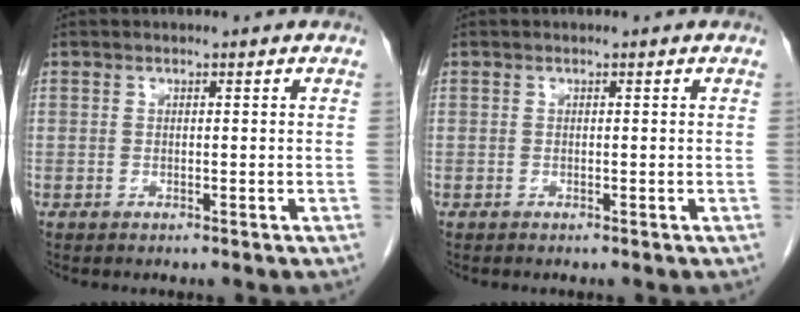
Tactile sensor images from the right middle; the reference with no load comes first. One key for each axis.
{"total": 0.0}